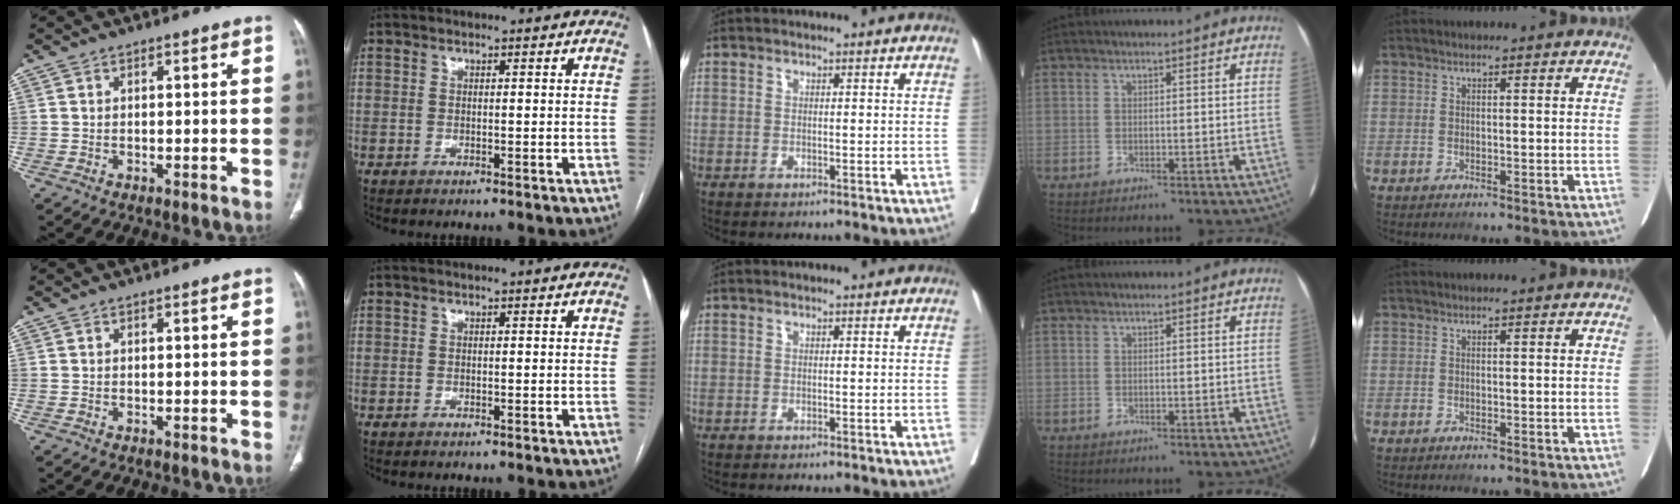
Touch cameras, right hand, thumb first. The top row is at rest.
{}